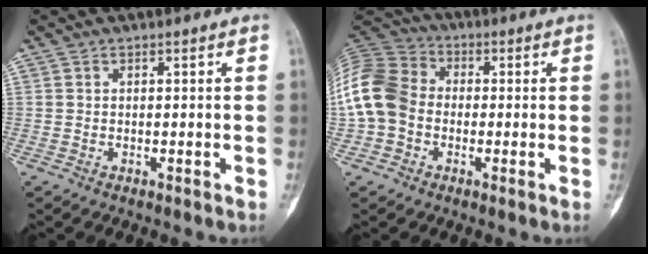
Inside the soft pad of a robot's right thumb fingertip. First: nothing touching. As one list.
[{"total": 13.8, "force": [-1.3, 11.2, 8.0], "torque": [-0.164, 0.035, -0.036]}]